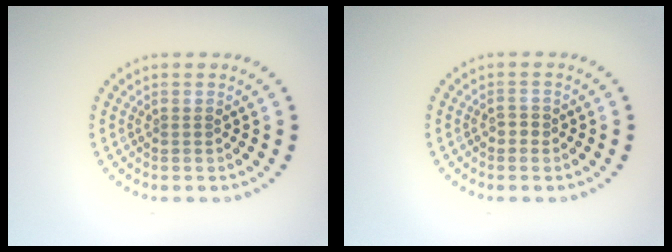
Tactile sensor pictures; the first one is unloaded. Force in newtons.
{"total": 1.0, "press": 0.9, "slide": 0.4}